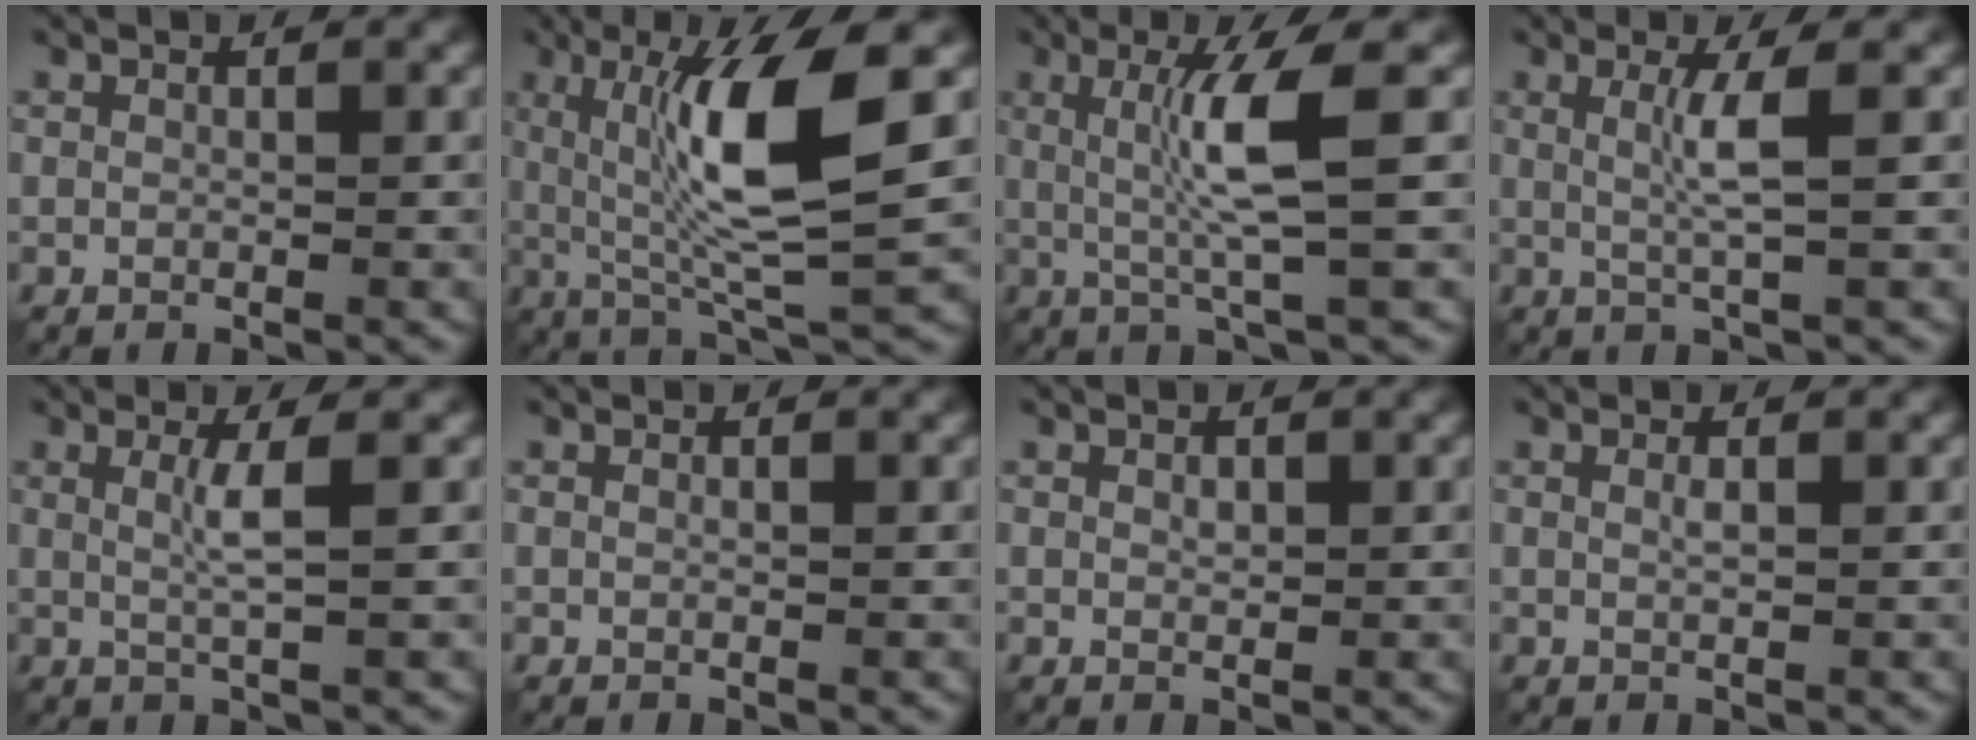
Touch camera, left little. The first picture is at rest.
{"total": 9.6, "force": [0.9, 1.9, 9.3], "torque": [-0.163, -0.004, 0.021]}
{"total": 5.4, "force": [0.3, 0.3, 5.4], "torque": [-0.112, 0.001, 0.009]}
{"total": 3.1, "force": [0.1, 0.2, 3.1], "torque": [-0.061, -0.004, 0.004]}
{"total": 2.4, "force": [0.1, 0.2, 2.4], "torque": [-0.046, -0.003, 0.003]}
{"total": 0.0}
{"total": 0.7, "force": [0.0, 0.4, 0.5], "torque": [-0.011, -0.002, 0.003]}
{"total": 0.6, "force": [0.0, 0.1, 0.6], "torque": [-0.014, -0.001, -0.001]}